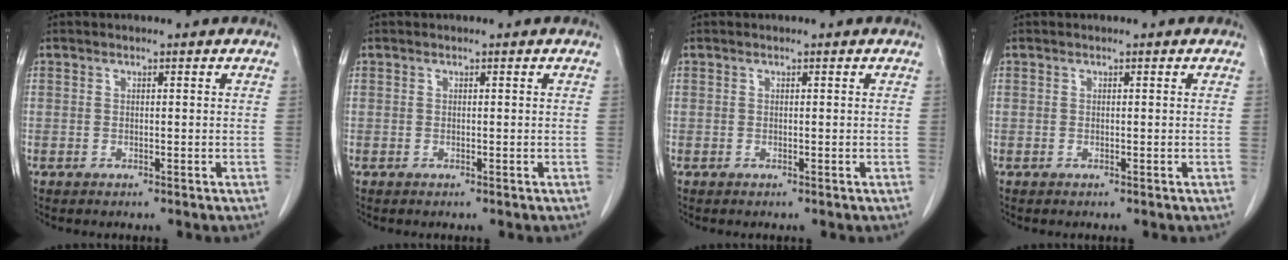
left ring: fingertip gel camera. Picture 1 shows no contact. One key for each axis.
{"total": 0.0}
{"total": 0.0}
{"total": 0.0}